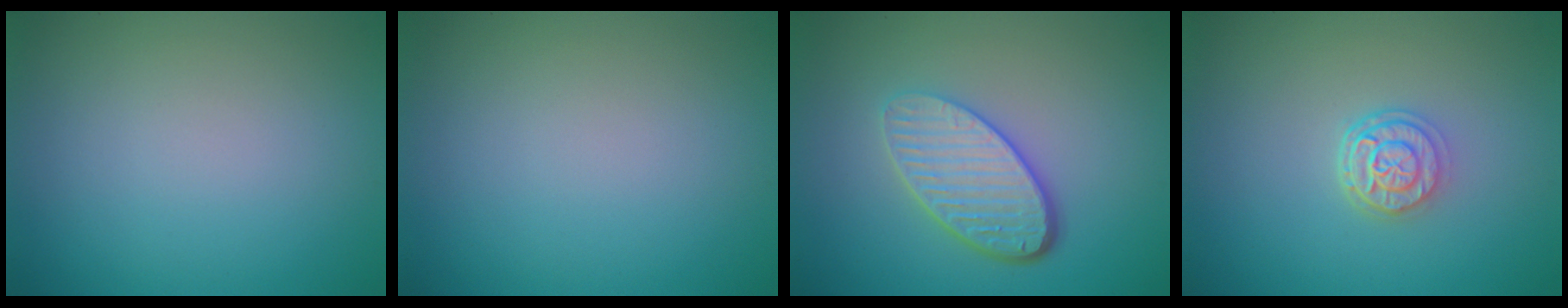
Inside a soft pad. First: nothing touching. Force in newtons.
{"total": 0.0}
{"total": 5.1, "press": 3.7, "slide": 3.5}
{"total": 3.0, "press": 2.4, "slide": 1.9}